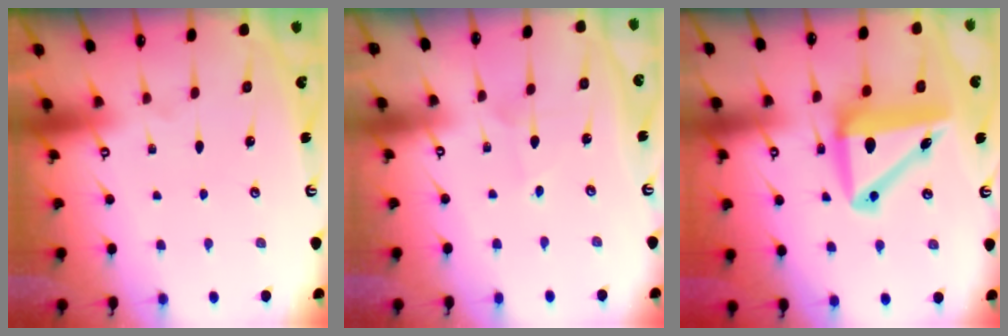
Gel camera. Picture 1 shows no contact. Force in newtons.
{"total": 3.0, "press": 2.9, "slide": 0.3}
{"total": 12.8, "press": 12.5, "slide": 2.8}